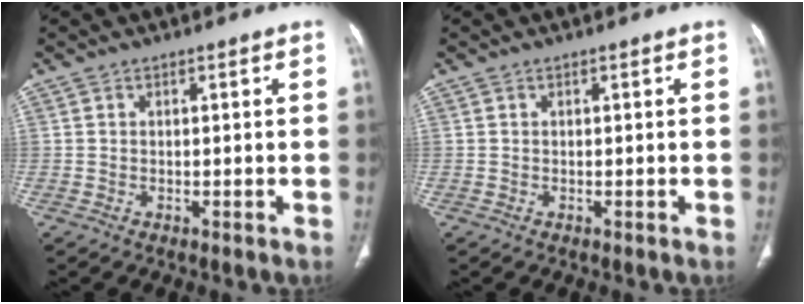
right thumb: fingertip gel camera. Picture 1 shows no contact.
{"total": 0.0}